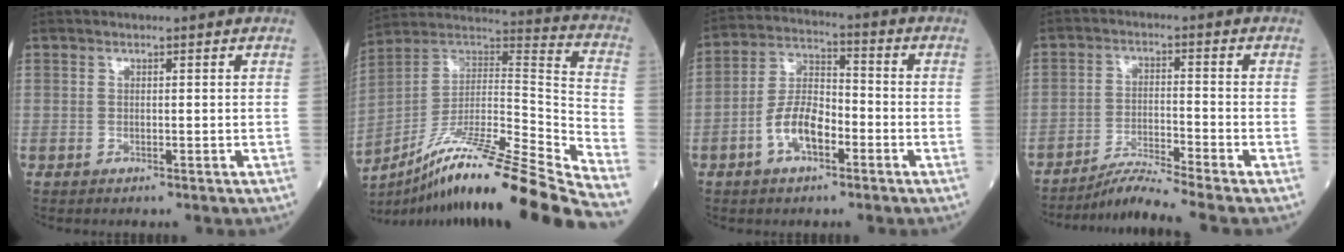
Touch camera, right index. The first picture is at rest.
{"total": 27.5, "force": [-21.1, -0.7, 17.6], "torque": [-0.241, -0.011, -0.354]}
{"total": 8.2, "force": [-3.5, 3.6, 6.5], "torque": [-0.135, 0.014, -0.070]}
{"total": 6.3, "force": [-5.6, -2.2, 1.8], "torque": [-0.041, -0.024, -0.103]}